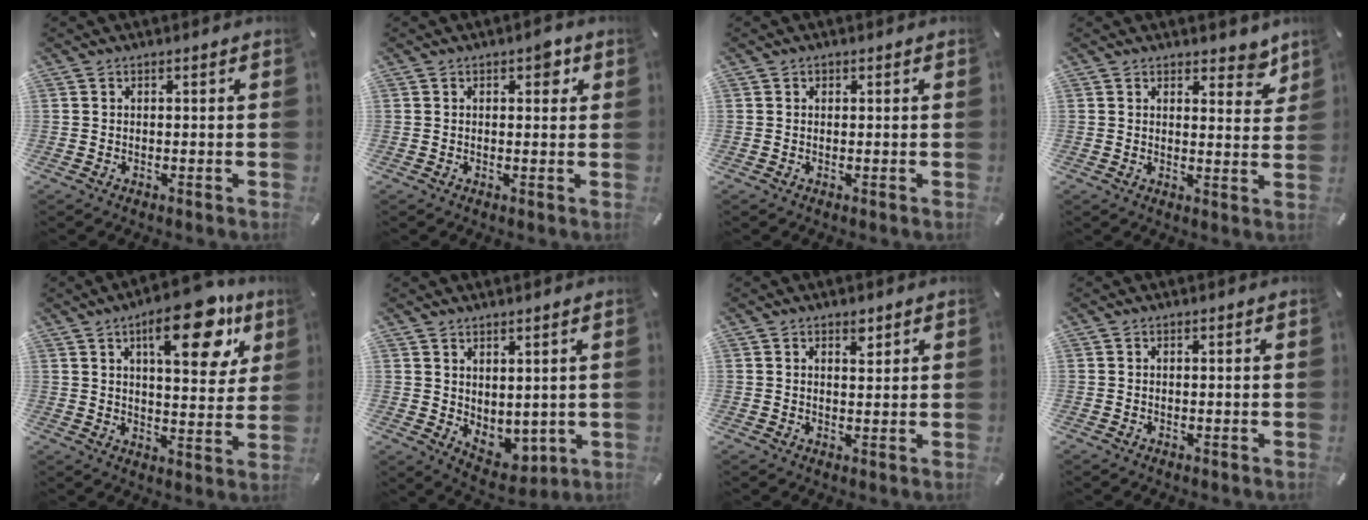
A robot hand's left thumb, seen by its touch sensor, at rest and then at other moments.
{"total": 3.4, "force": [1.2, 2.0, 2.5], "torque": [-0.022, -0.003, 0.011]}
{"total": 0.6, "force": [0.2, 0.5, 0.1], "torque": [-0.001, 0.005, 0.002]}
{"total": 5.6, "force": [4.2, 3.0, 2.1], "torque": [-0.005, -0.027, 0.068]}
{"total": 18.0, "force": [9.5, 7.2, 13.4], "torque": [-0.178, -0.042, 0.146]}
{"total": 4.0, "force": [2.2, 3.2, 1.1], "torque": [-0.004, -0.023, 0.044]}
{"total": 2.4, "force": [1.5, 1.3, 1.4], "torque": [-0.006, -0.010, 0.023]}
{"total": 0.0}